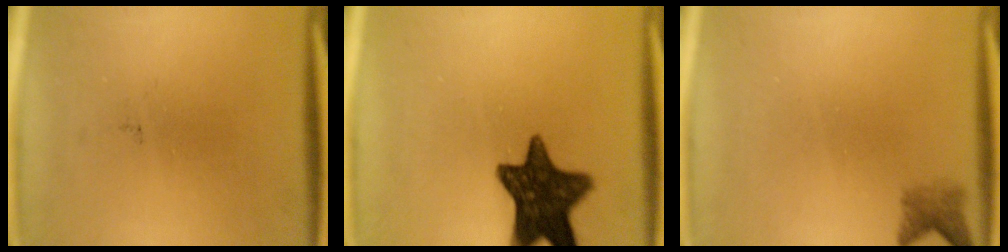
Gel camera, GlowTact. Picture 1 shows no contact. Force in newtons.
{"total": 13.1}
{"total": 2.0}